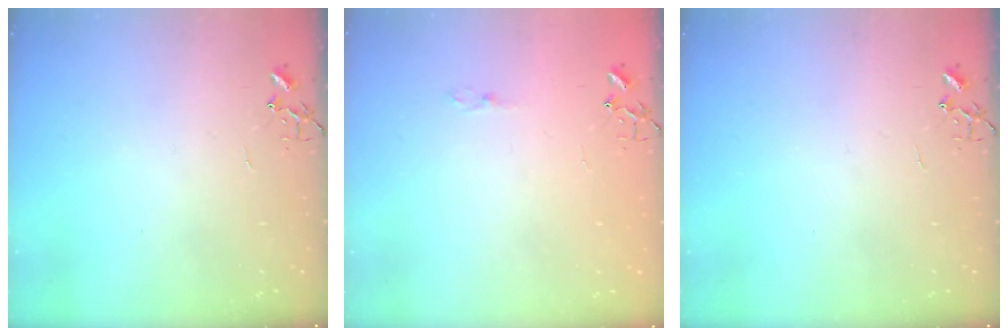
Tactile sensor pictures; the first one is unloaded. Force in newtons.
{"total": 2.7, "press": 2.7, "slide": 0.4}
{"total": 0.0}